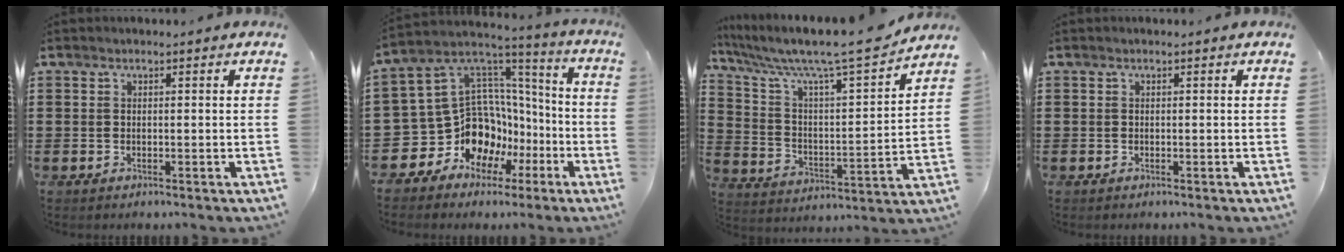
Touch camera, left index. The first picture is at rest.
{"total": 12.8, "force": [-3.9, 11.3, 4.7], "torque": [-0.142, -0.016, -0.055]}
{"total": 10.1, "force": [8.6, 0.6, 5.2], "torque": [-0.137, -0.060, 0.140]}
{"total": 0.0}